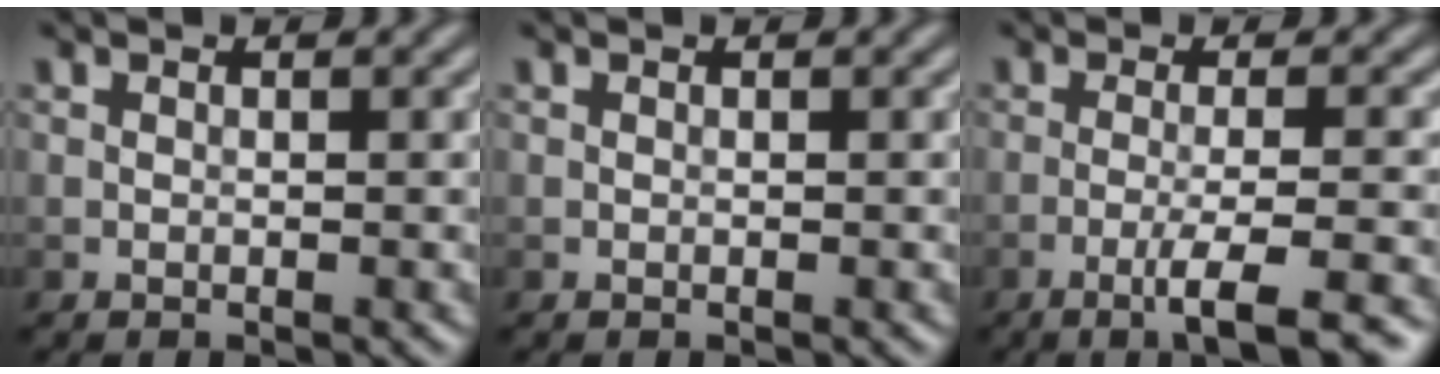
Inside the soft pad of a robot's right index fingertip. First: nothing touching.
{"total": 0.0}
{"total": 4.7, "force": [-2.5, 0.5, 3.9], "torque": [-0.058, 0.005, -0.048]}